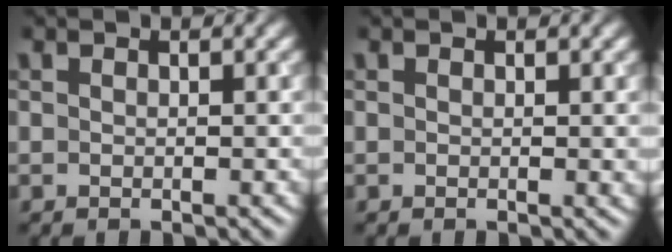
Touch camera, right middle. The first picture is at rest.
{"total": 0.6, "force": [0.2, 0.0, 0.5], "torque": [-0.003, 0.000, 0.003]}